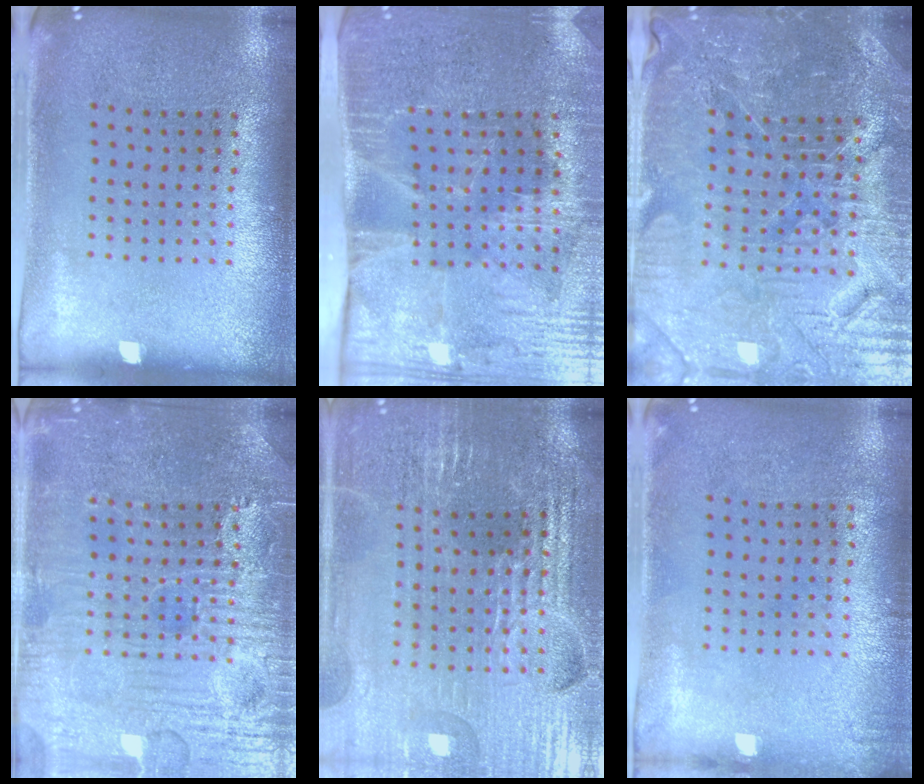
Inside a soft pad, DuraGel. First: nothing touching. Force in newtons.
{"total": 4.3, "press": 3.6, "slide": 2.3}
{"total": 5.2, "press": 5.0, "slide": 1.4}
{"total": 4.6, "press": 4.6, "slide": 0.4}
{"total": 4.2, "press": 4.0, "slide": 1.1}
{"total": 0.7, "press": 0.7, "slide": 0.1}